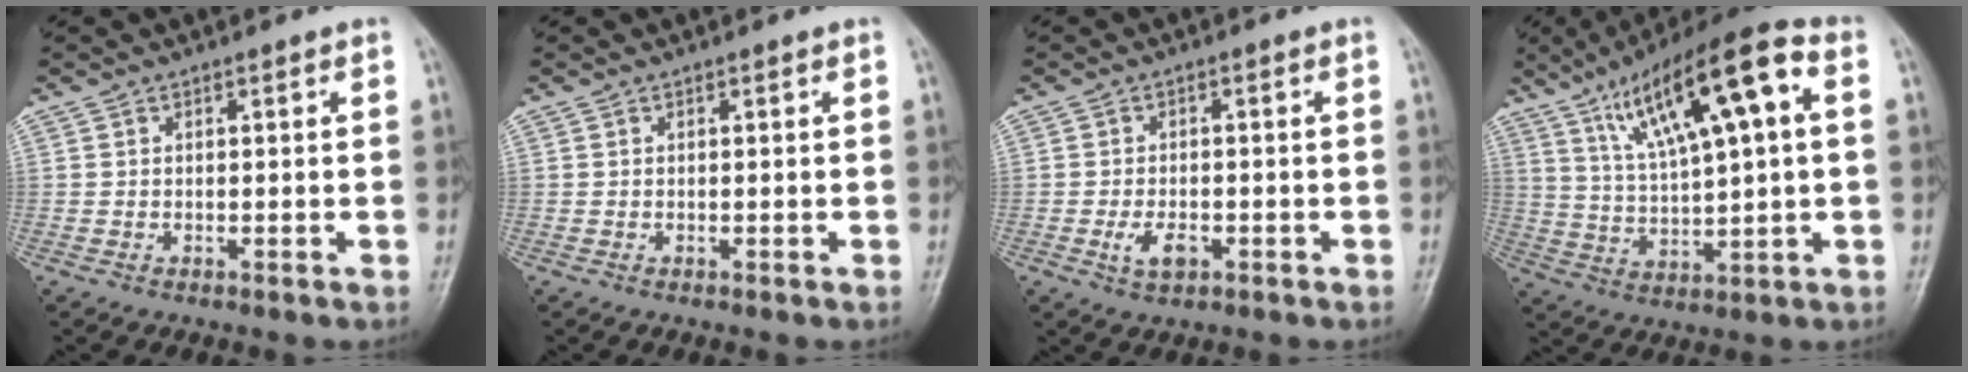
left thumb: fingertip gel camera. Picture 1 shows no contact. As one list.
[{"total": 0.0}, {"total": 4.1, "force": [-1.6, 2.3, 3.1], "torque": [-0.055, 0.006, -0.024]}, {"total": 19.1, "force": [6.9, 5.2, 17.0], "torque": [-0.274, 0.013, 0.118]}]